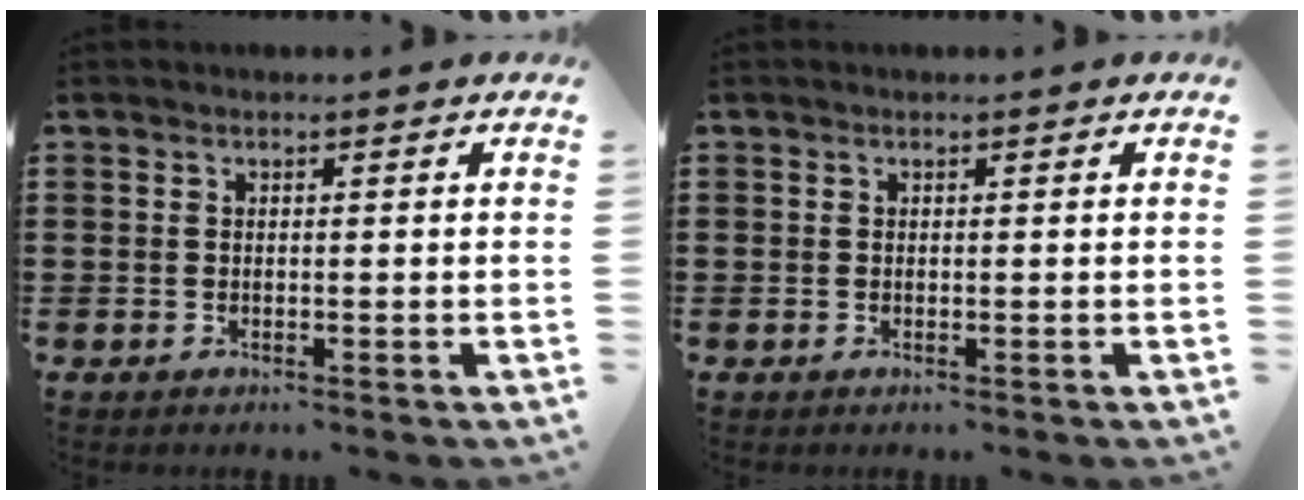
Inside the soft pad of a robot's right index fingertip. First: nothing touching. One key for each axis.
{"total": 0.0}